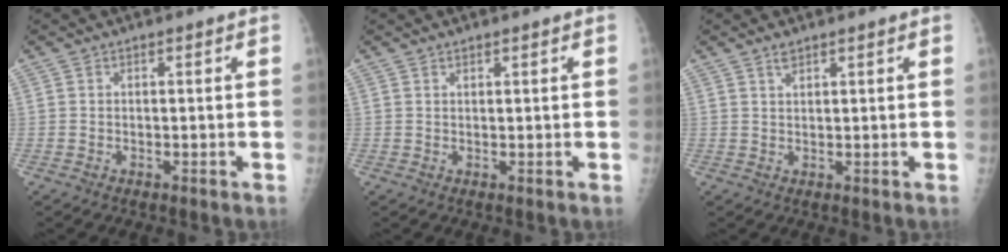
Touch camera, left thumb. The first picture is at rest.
{"total": 0.7, "force": [0.6, 0.3, 0.2], "torque": [0.001, -0.003, 0.010]}
{"total": 1.8, "force": [1.4, 0.7, 0.9], "torque": [-0.010, -0.006, 0.026]}